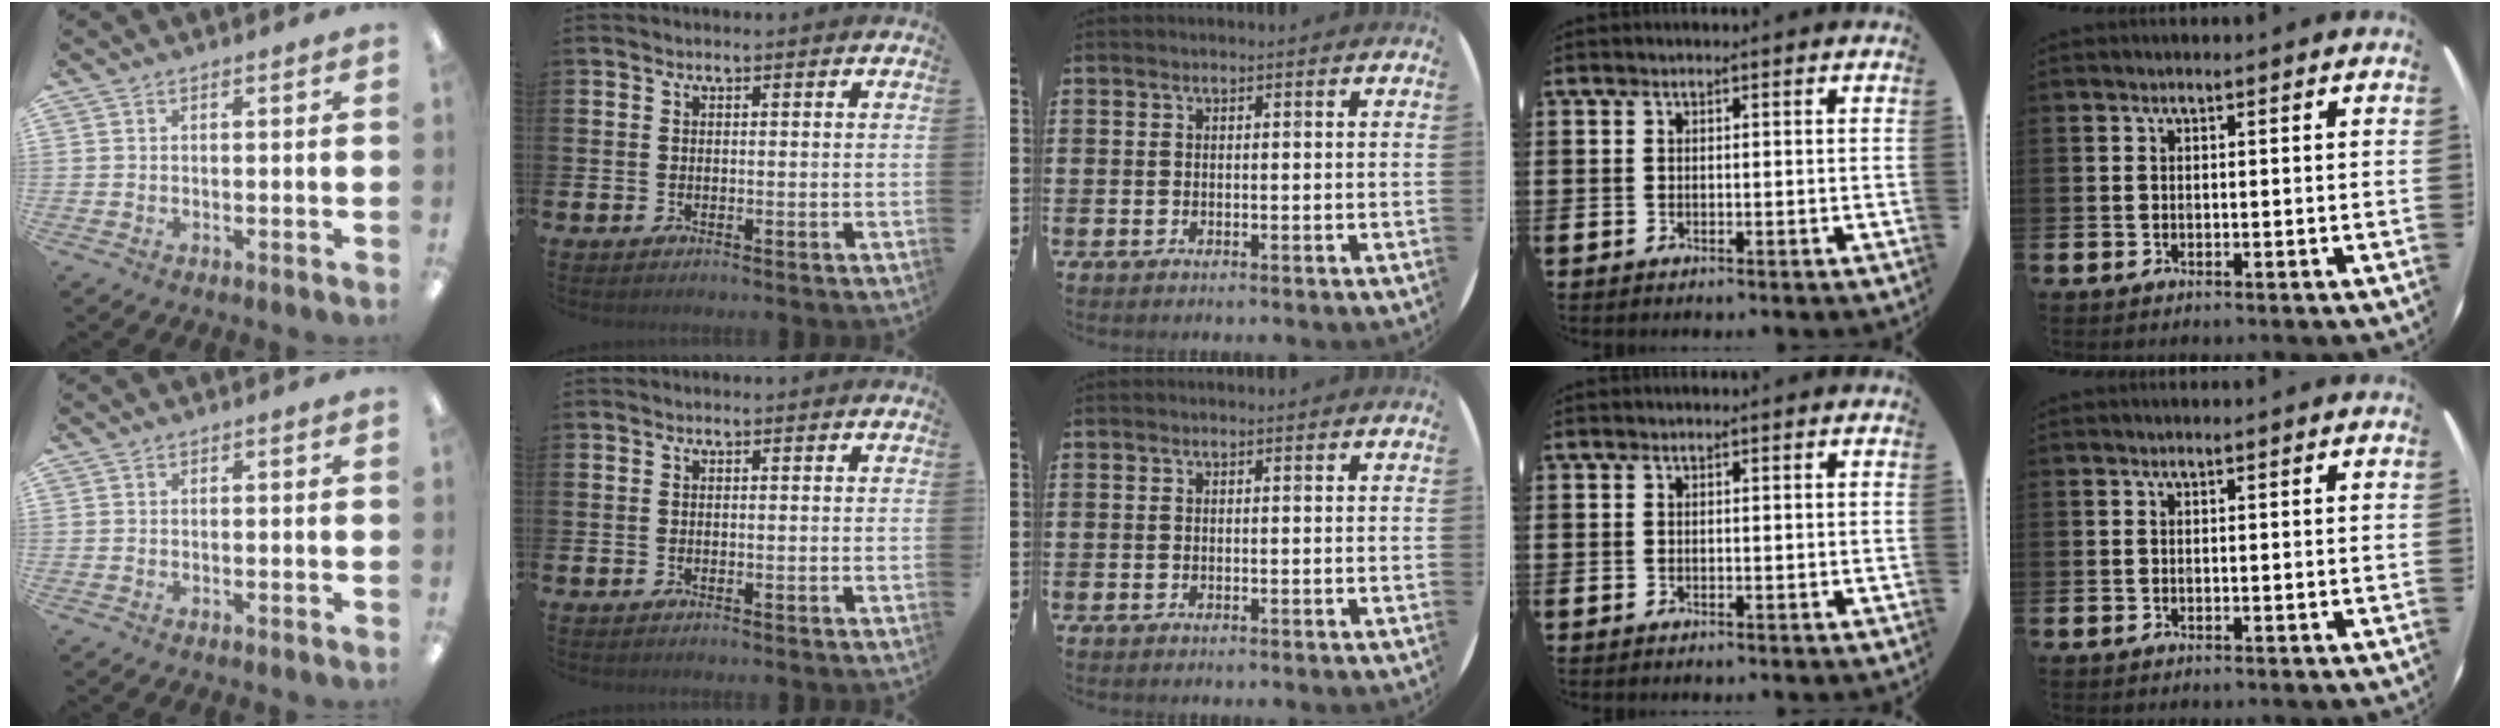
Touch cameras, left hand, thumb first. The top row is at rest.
{}